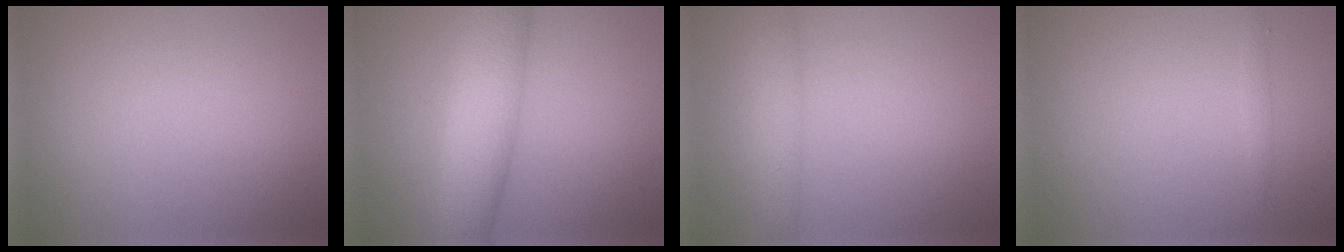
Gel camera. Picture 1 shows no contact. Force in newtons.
{"total": 7.3, "press": 7.3, "slide": 0.2}
{"total": 3.0, "press": 3.0, "slide": 0.2}
{"total": 0.6, "press": 0.6, "slide": 0.0}